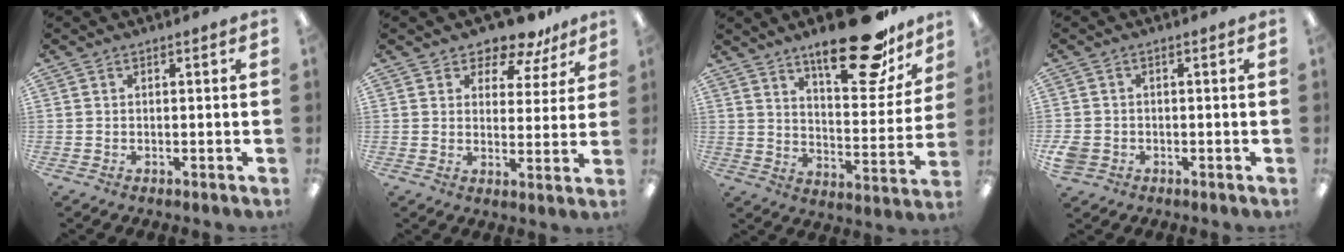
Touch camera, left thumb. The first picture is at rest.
{"total": 7.3, "force": [6.6, 3.0, 1.3], "torque": [-0.019, -0.056, 0.118]}
{"total": 22.1, "force": [15.6, 7.9, 13.4], "torque": [-0.184, -0.097, 0.254]}
{"total": 2.6, "force": [-1.2, 2.2, 0.7], "torque": [-0.017, 0.001, -0.024]}